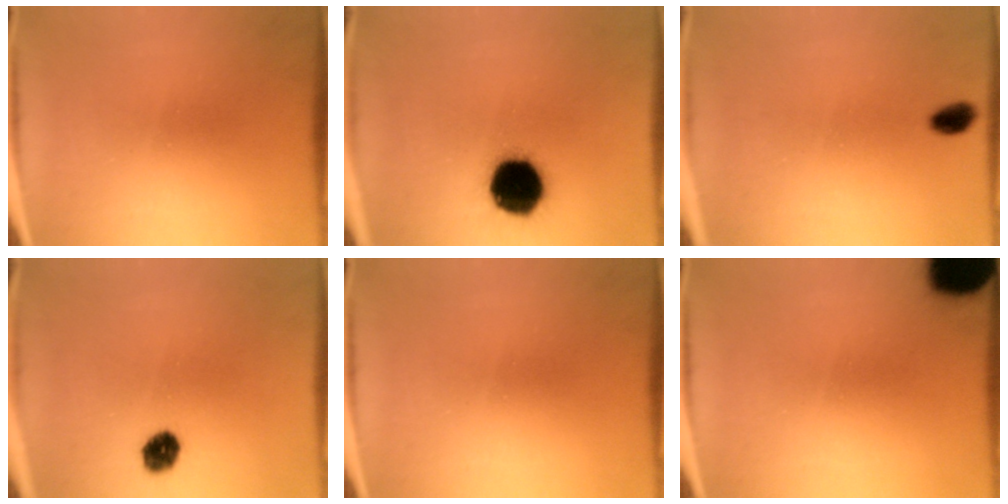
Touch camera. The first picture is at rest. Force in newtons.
{"total": 17.2}
{"total": 2.7}
{"total": 4.5}
{"total": 0.0}
{"total": 17.6}